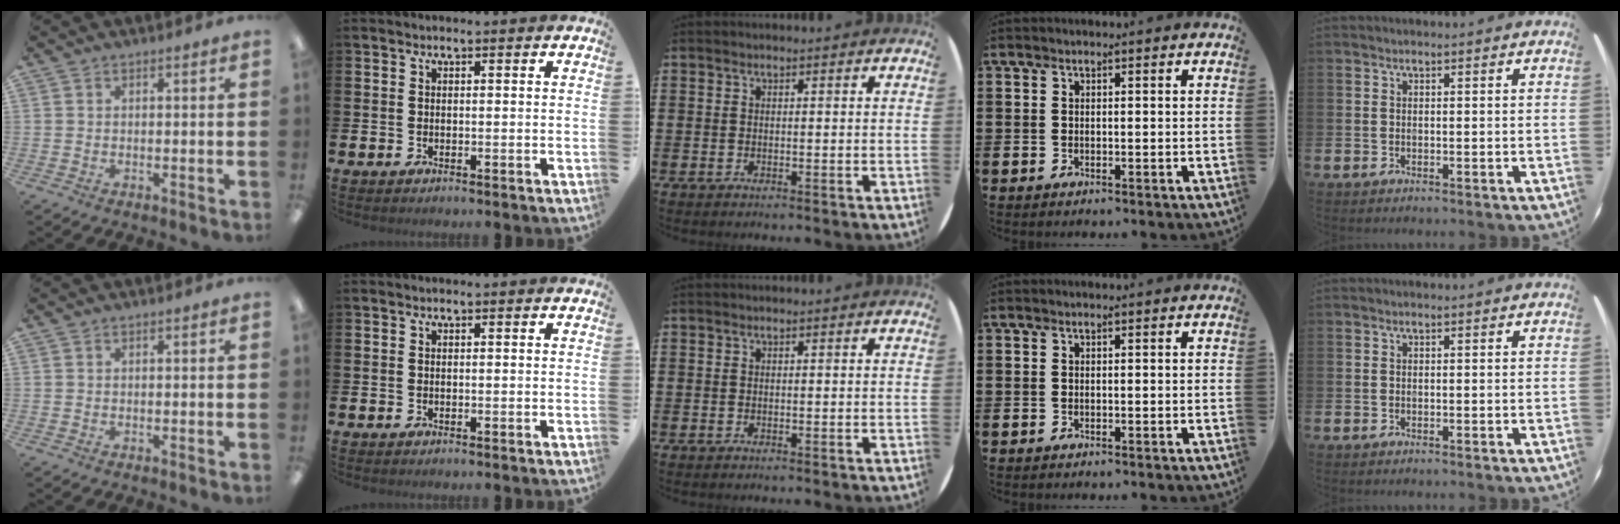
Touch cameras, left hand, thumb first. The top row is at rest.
{}